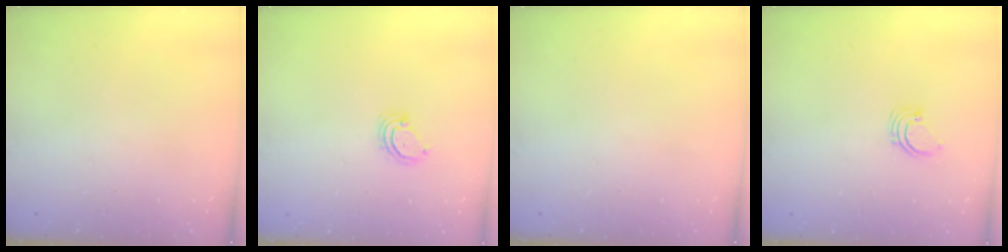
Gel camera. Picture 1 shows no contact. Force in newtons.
{"total": 3.1, "press": 3.1, "slide": 0.3}
{"total": 0.0}
{"total": 2.5, "press": 2.5, "slide": 0.1}